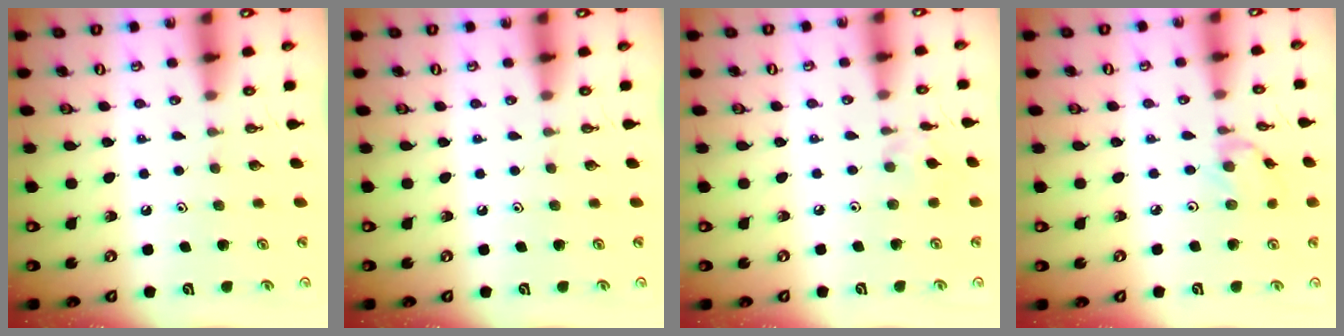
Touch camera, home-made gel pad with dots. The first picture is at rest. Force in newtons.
{"total": 0.0}
{"total": 1.8, "press": 1.7, "slide": 0.5}
{"total": 0.9, "press": 0.8, "slide": 0.3}